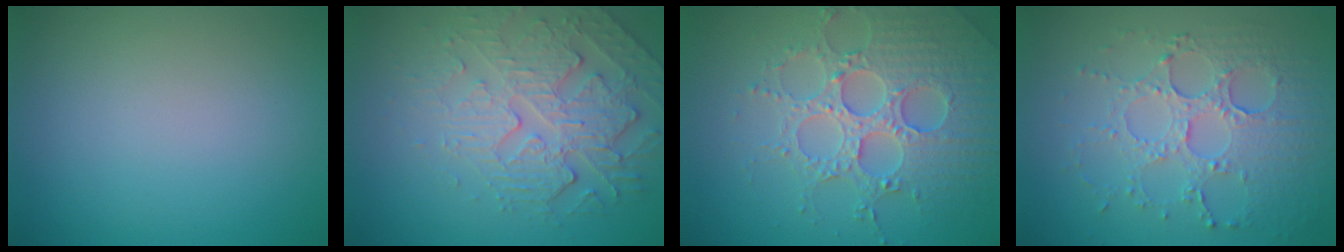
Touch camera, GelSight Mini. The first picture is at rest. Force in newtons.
{"total": 4.3, "press": 4.0, "slide": 1.7}
{"total": 5.3, "press": 5.1, "slide": 1.2}
{"total": 5.4, "press": 3.8, "slide": 3.9}